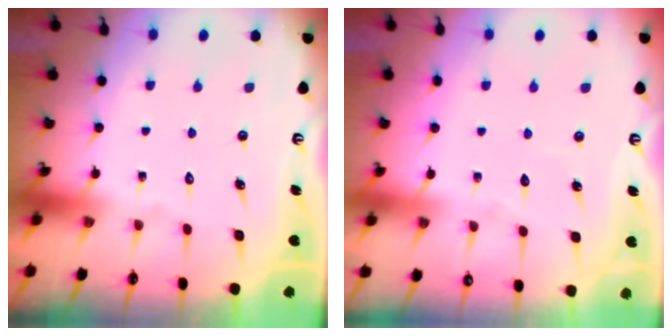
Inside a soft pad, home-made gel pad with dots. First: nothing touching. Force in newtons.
{"total": 2.6, "press": 2.6, "slide": 0.4}